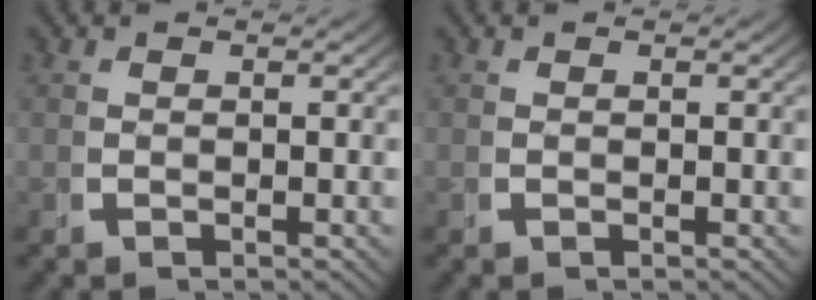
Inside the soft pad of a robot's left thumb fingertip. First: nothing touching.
{"total": 0.0}